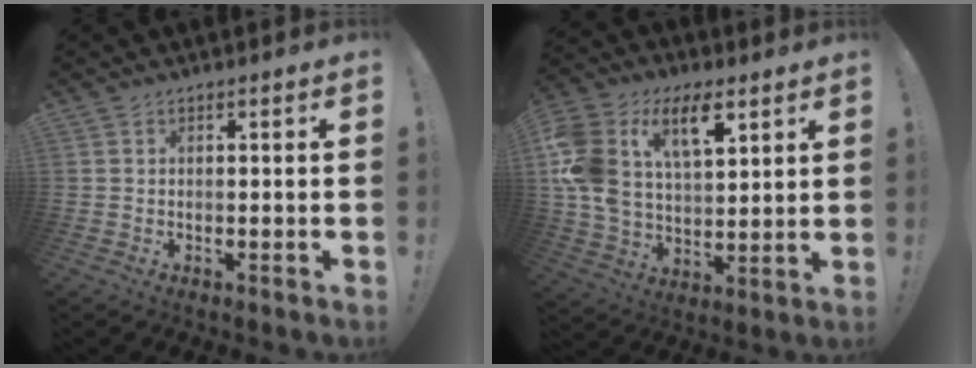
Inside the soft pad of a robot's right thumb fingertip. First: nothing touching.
{"total": 17.9, "force": [8.6, 10.9, 11.4], "torque": [-0.237, -0.036, 0.154]}